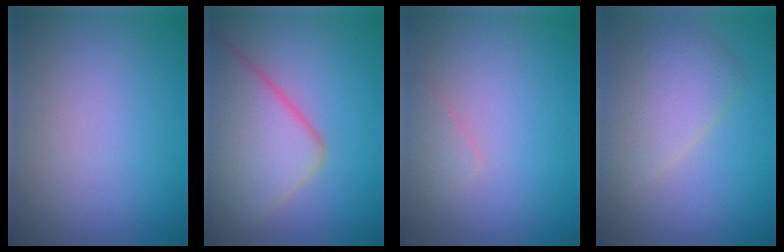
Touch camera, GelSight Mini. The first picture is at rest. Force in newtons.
{"total": 9.0, "press": 9.0, "slide": 0.3}
{"total": 1.1, "press": 1.1, "slide": 0.1}
{"total": 4.5, "press": 4.5, "slide": 0.2}